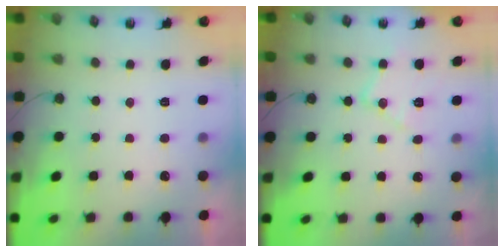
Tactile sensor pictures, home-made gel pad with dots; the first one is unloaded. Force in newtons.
{"total": 11.6, "press": 11.6, "slide": 0.7}